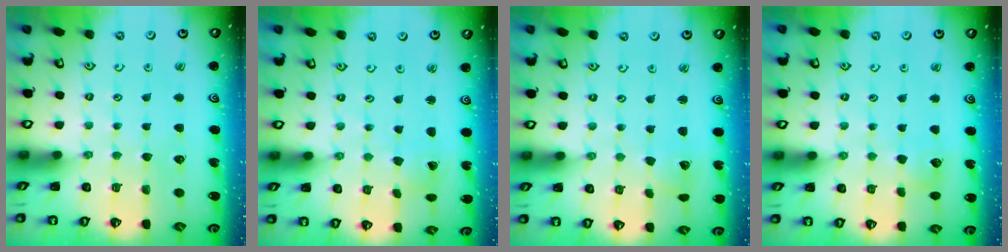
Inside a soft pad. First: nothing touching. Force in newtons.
{"total": 0.9, "press": 0.9, "slide": 0.0}
{"total": 2.2, "press": 2.2, "slide": 0.3}
{"total": 7.5, "press": 7.5, "slide": 0.7}